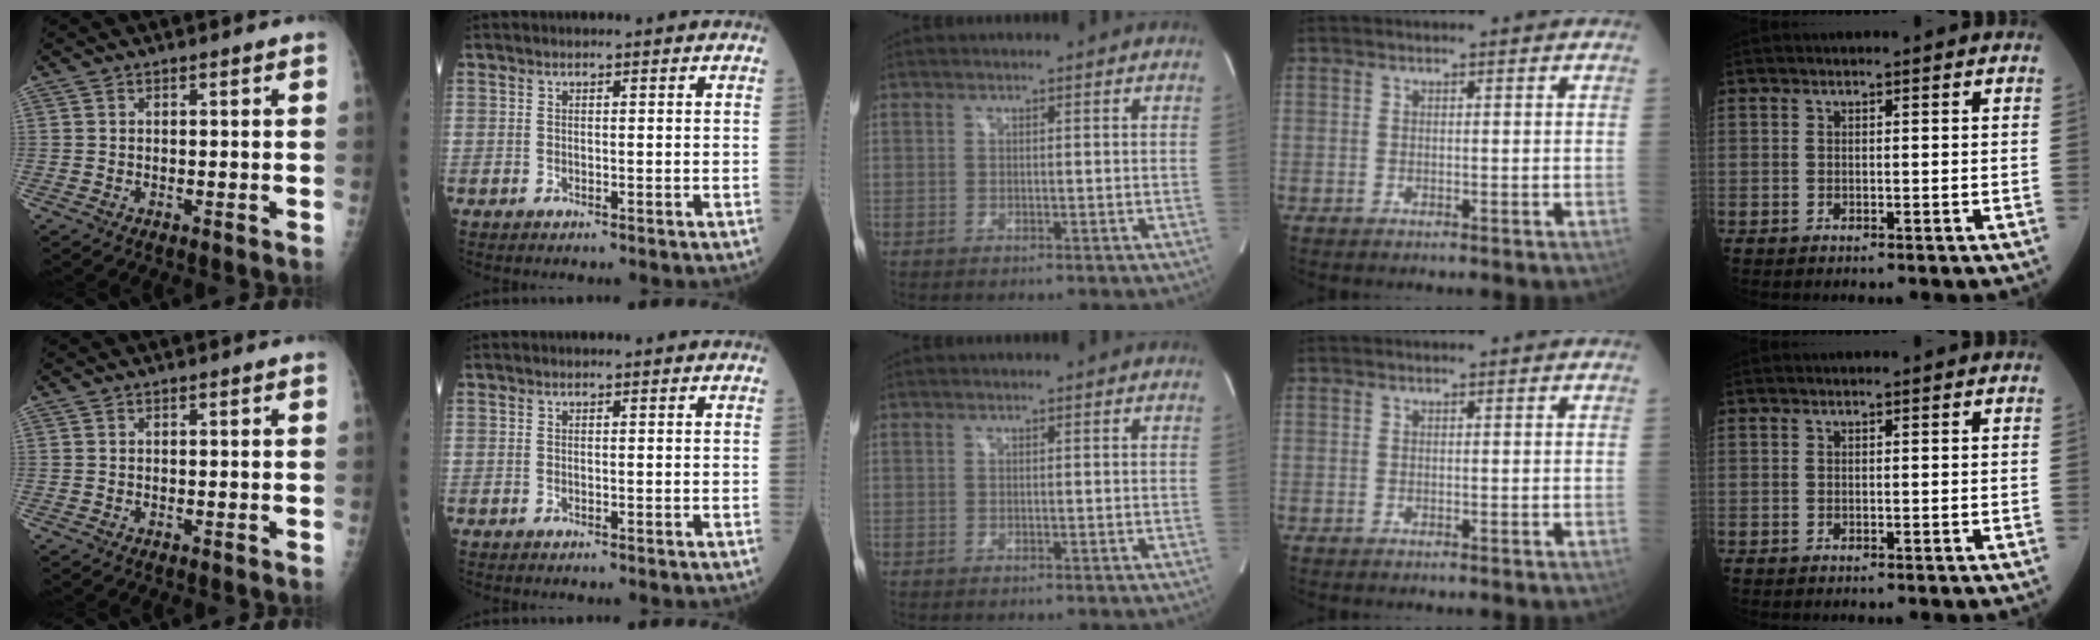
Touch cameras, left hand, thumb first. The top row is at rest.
{}